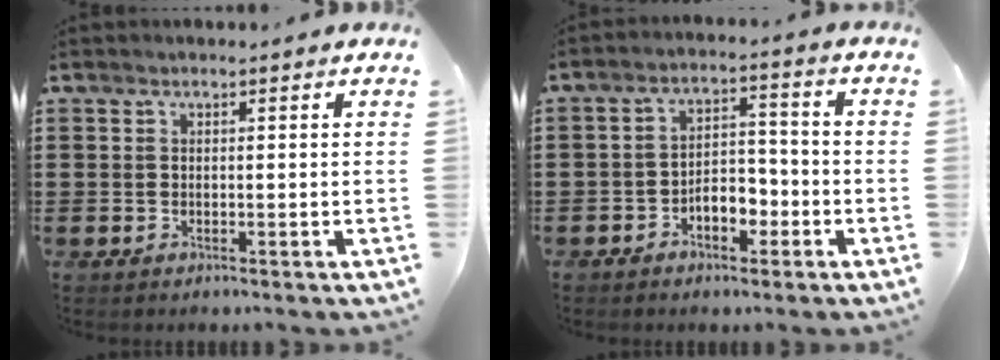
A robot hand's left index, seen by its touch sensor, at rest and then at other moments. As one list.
[{"total": 4.7, "force": [-2.7, 2.6, 2.8], "torque": [-0.051, 0.012, -0.054]}]